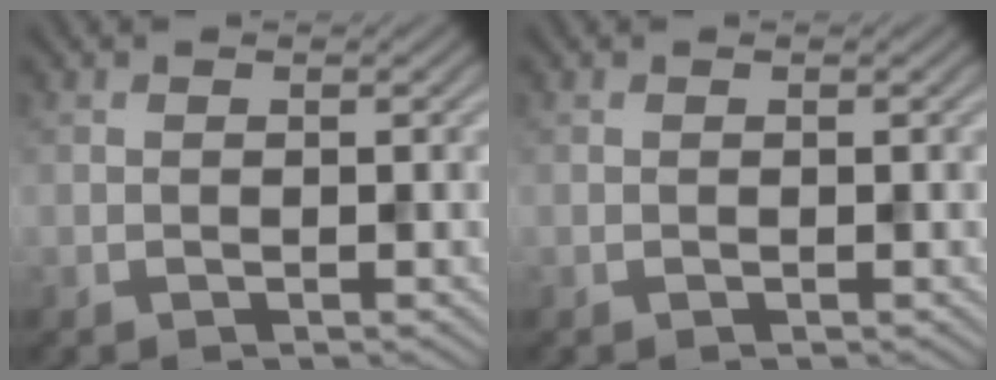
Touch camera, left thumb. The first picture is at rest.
{"total": 0.0}